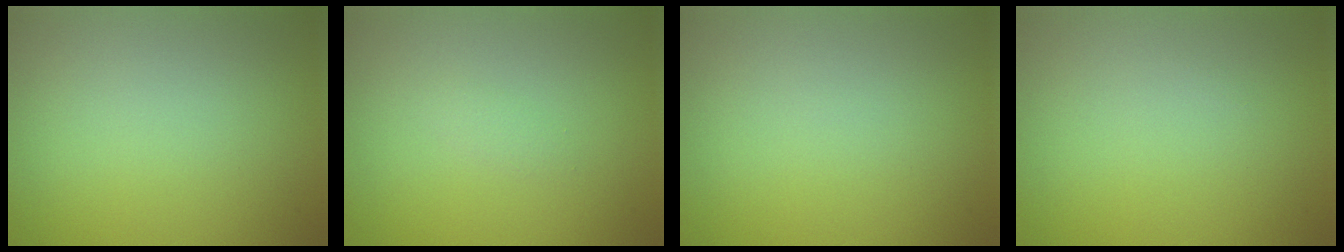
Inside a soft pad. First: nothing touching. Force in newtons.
{"total": 0.7, "press": 0.6, "slide": 0.1}
{"total": 0.0}
{"total": 0.0}